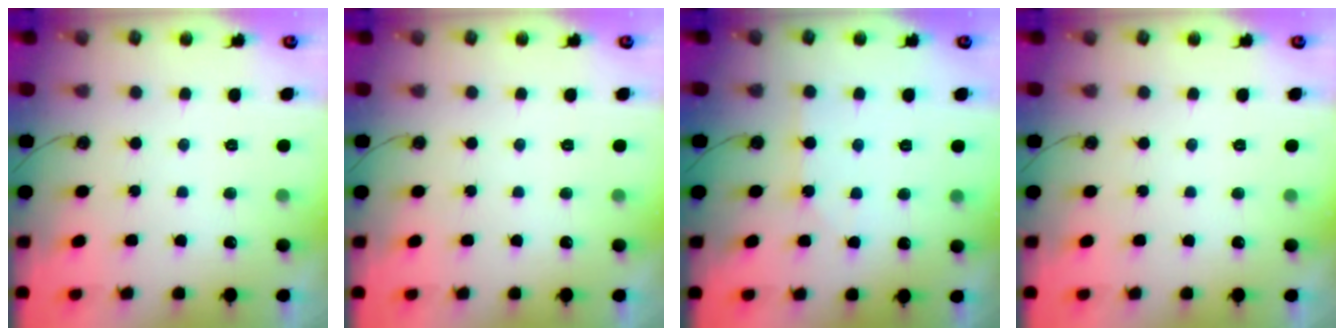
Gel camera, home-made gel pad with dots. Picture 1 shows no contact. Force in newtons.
{"total": 0.0}
{"total": 3.7, "press": 3.7, "slide": 0.3}
{"total": 0.0}